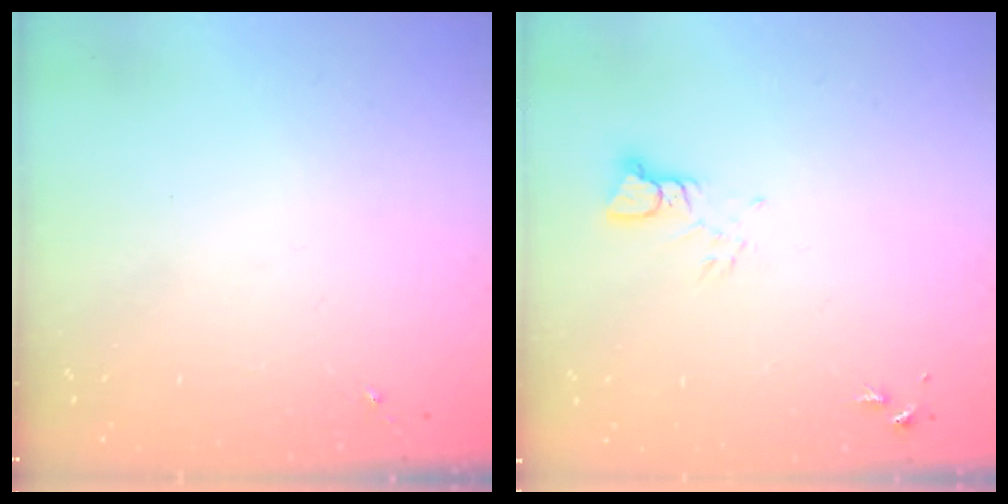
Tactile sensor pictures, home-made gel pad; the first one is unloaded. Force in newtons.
{"total": 3.3, "press": 3.3, "slide": 0.3}